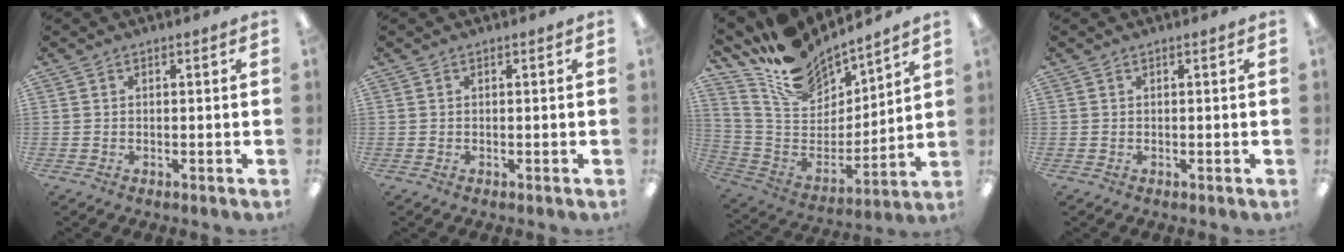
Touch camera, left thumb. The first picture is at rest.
{"total": 0.0}
{"total": 16.0, "force": [14.5, 5.6, 3.9], "torque": [-0.117, -0.118, 0.268]}
{"total": 0.0}